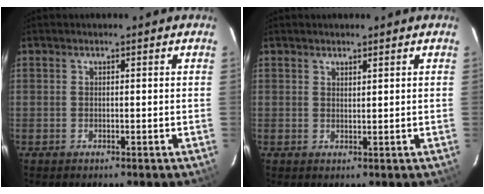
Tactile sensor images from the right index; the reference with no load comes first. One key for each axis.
{"total": 1.1, "fx": 1.0, "fy": 0.1, "fz": 0.4, "tx": -0.008, "ty": -0.001, "tz": 0.018}